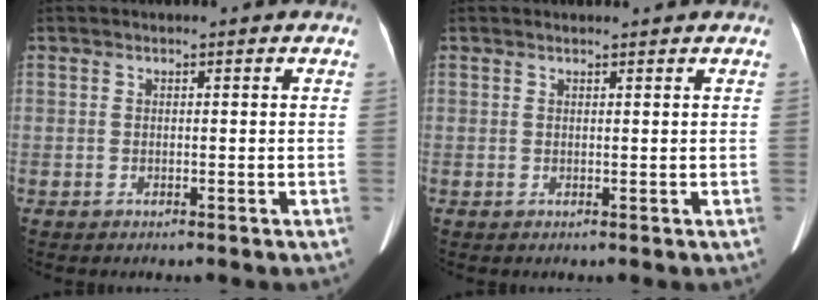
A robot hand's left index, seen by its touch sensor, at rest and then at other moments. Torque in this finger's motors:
{"motor_torque": [-0.29, 0.49, -0.52, -0.06]}